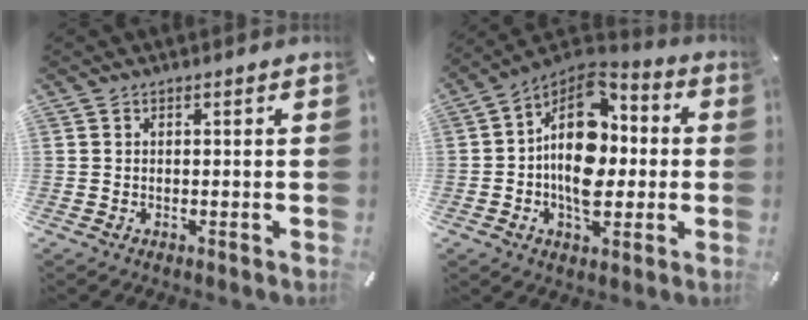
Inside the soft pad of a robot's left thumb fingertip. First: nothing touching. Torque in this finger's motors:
{"motor_torque": [1.86, 3.15, 0.98, -0.60, 0.19]}